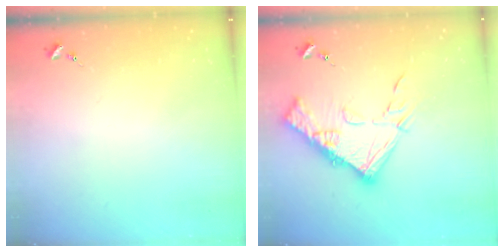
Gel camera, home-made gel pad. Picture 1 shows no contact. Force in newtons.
{"total": 16.7, "press": 16.6, "slide": 1.8}